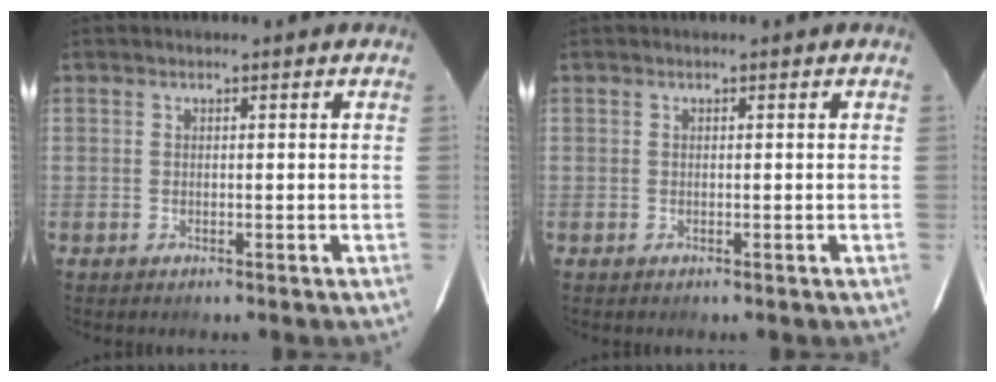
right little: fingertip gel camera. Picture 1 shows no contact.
{"total": 0.0}